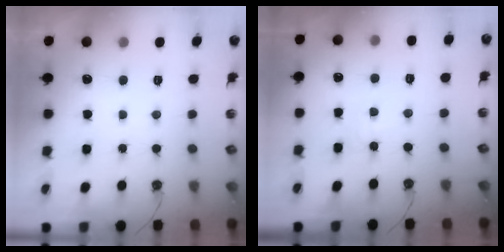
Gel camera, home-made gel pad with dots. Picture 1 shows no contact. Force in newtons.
{"total": 3.7, "press": 3.6, "slide": 0.5}